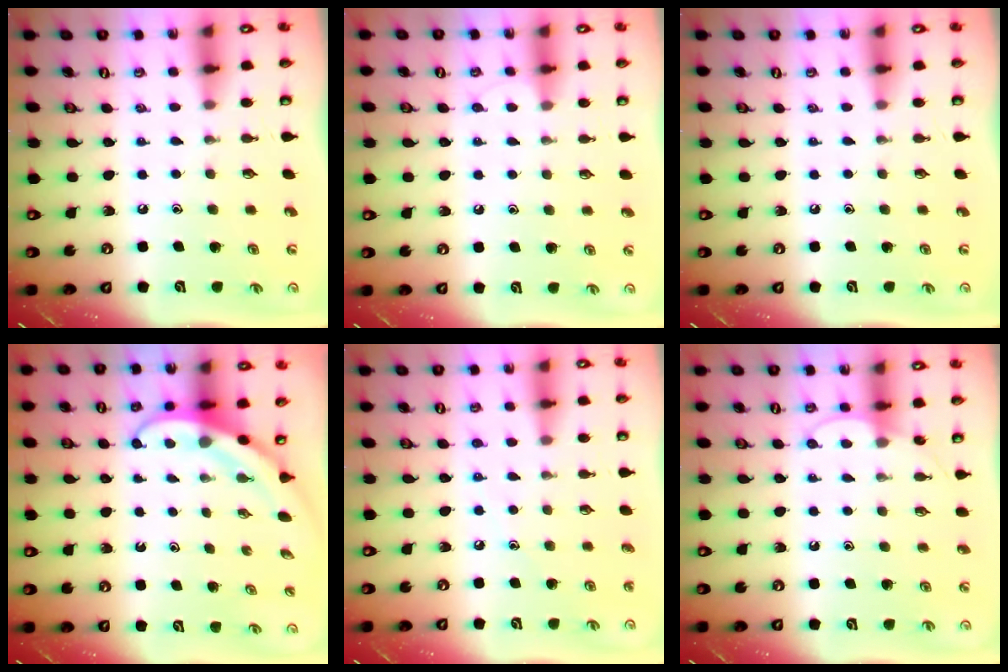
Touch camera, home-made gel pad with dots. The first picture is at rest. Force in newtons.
{"total": 4.6, "press": 4.5, "slide": 0.5}
{"total": 0.0}
{"total": 3.7, "press": 3.7, "slide": 0.3}
{"total": 5.8, "press": 5.7, "slide": 0.8}
{"total": 6.1, "press": 6.1, "slide": 0.6}